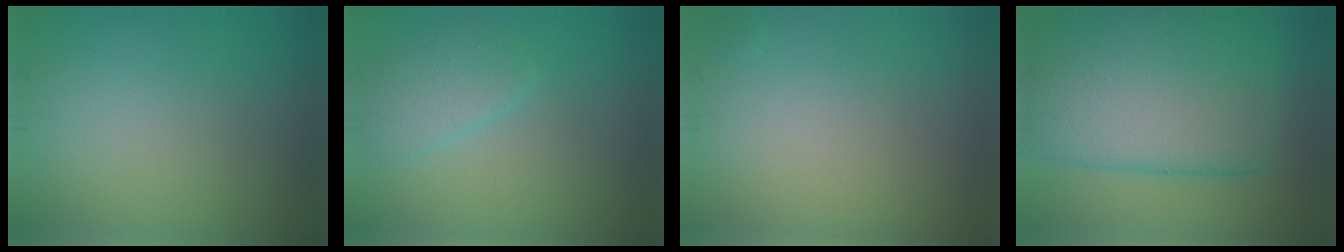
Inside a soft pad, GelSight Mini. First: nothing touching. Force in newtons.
{"total": 2.5, "press": 2.5, "slide": 0.3}
{"total": 0.0}
{"total": 12.3, "press": 12.3, "slide": 0.3}